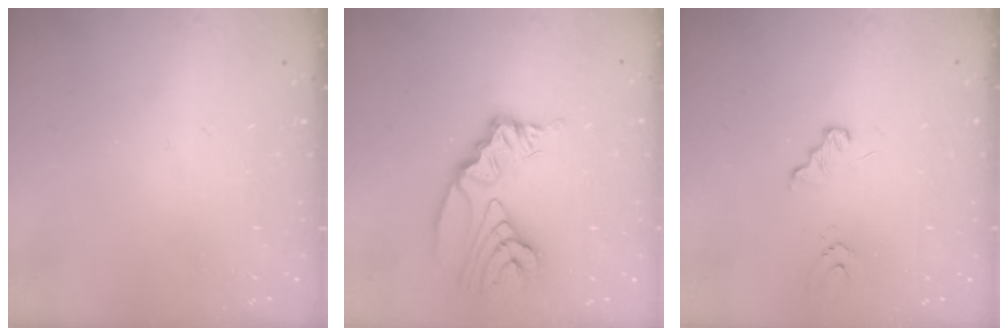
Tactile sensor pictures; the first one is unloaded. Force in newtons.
{"total": 12.5, "press": 12.4, "slide": 1.8}
{"total": 4.1, "press": 4.1, "slide": 0.3}